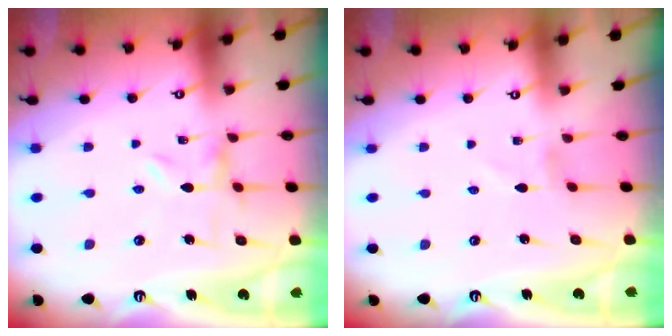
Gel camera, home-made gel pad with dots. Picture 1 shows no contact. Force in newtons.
{"total": 0.9, "press": 0.8, "slide": 0.1}